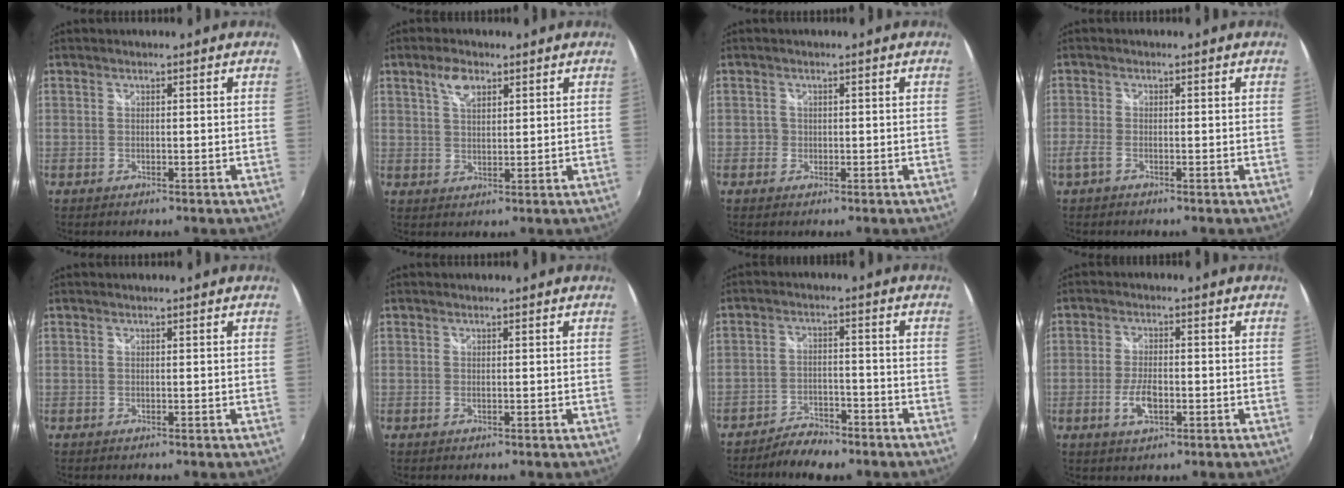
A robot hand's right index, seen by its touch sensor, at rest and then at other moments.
{"total": 4.4, "force": [2.5, 2.2, 2.9], "torque": [-0.051, 0.008, 0.046]}
{"total": 1.3, "force": [-0.4, 1.2, 0.0], "torque": [0.000, 0.000, -0.008]}
{"total": 2.3, "force": [-1.4, 0.8, 1.5], "torque": [-0.039, -0.004, -0.032]}
{"total": 0.0}
{"total": 0.0}
{"total": 6.7, "force": [-5.7, 2.5, 2.5], "torque": [-0.071, 0.002, -0.094]}
{"total": 4.9, "force": [-1.5, 2.2, 4.2], "torque": [-0.090, 0.000, -0.027]}